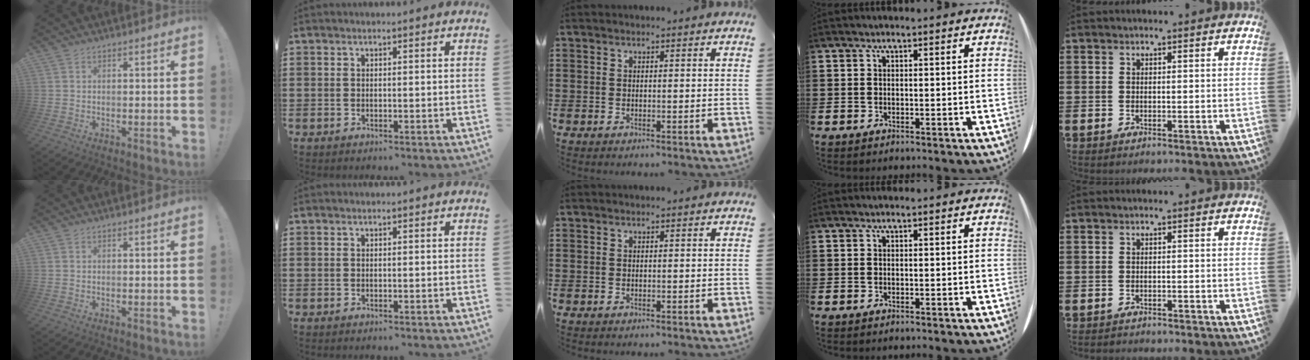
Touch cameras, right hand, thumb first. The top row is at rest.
{}